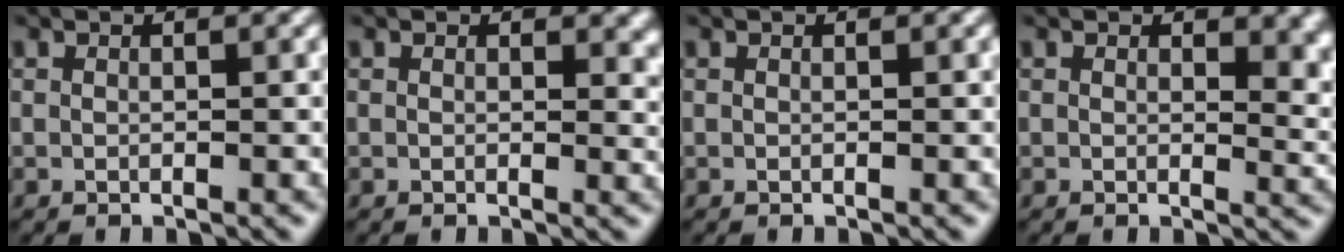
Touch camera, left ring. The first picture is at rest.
{"total": 2.1, "force": [0.6, 1.2, 1.6], "torque": [-0.015, -0.003, 0.005]}
{"total": 0.0}
{"total": 4.0, "force": [1.2, 2.2, 3.1], "torque": [-0.024, -0.009, 0.018]}